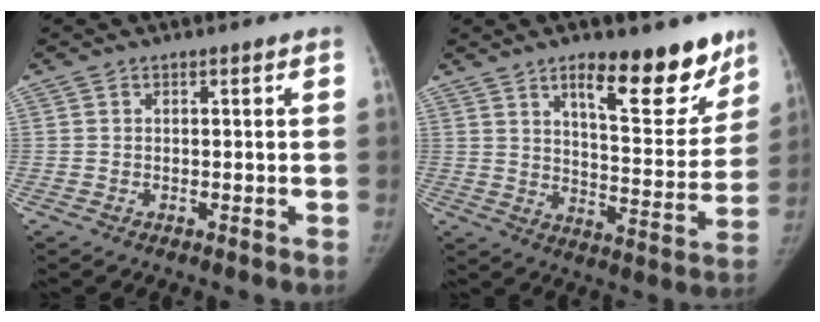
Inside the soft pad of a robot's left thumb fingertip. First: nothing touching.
{"total": 16.9, "force": [11.0, 5.6, 11.5], "torque": [-0.106, -0.077, 0.166]}